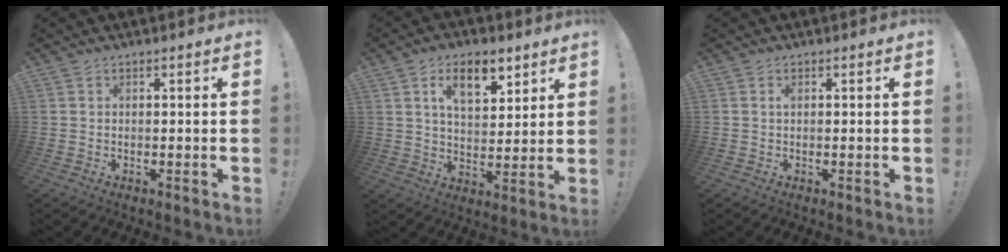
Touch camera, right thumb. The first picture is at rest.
{"total": 11.4, "force": [6.0, 5.7, 7.8], "torque": [-0.122, -0.015, 0.108]}
{"total": 0.6, "force": [0.1, 0.2, 0.6], "torque": [-0.011, 0.002, 0.001]}